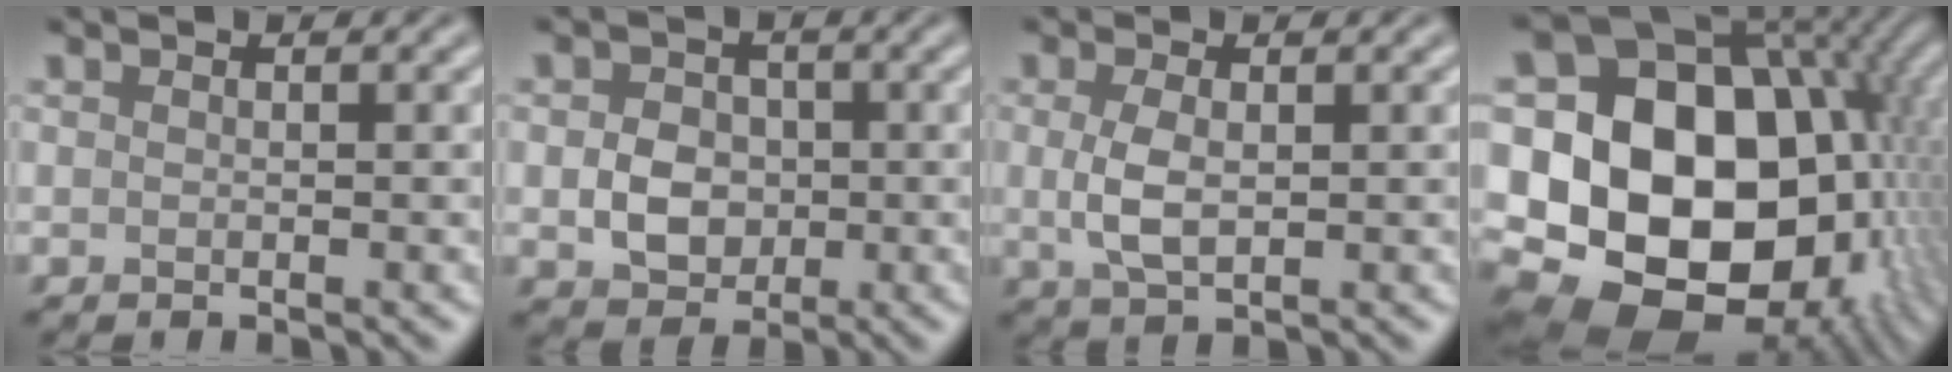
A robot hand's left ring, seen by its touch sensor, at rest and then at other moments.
{"total": 3.6, "force": [-0.4, 2.9, 2.0], "torque": [-0.032, 0.000, -0.010]}
{"total": 2.8, "force": [0.2, 1.3, 2.5], "torque": [-0.060, -0.002, 0.003]}
{"total": 22.3, "force": [-1.2, 16.7, 14.6], "torque": [-0.231, -0.003, -0.016]}